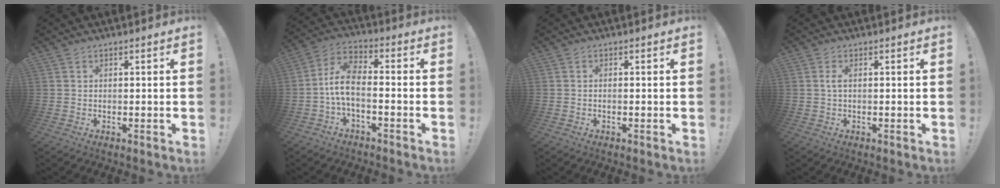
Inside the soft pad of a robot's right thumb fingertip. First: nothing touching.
{"total": 8.8, "force": [-2.3, 4.4, 7.3], "torque": [-0.148, 0.011, -0.039]}
{"total": 0.7, "force": [-0.3, -0.2, 0.6], "torque": [-0.012, 0.000, -0.005]}
{"total": 1.6, "force": [-0.1, 0.2, 1.6], "torque": [-0.034, 0.003, -0.002]}